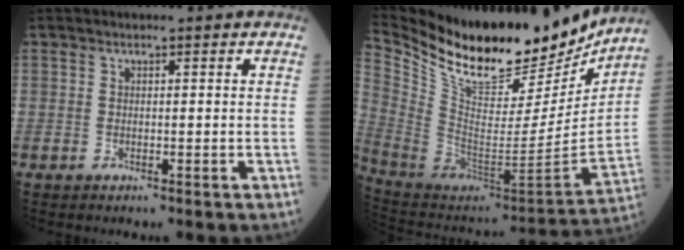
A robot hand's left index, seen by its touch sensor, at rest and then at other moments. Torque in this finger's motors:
{"motor_torque": [0.29, -0.69, 0.25, 0.05]}